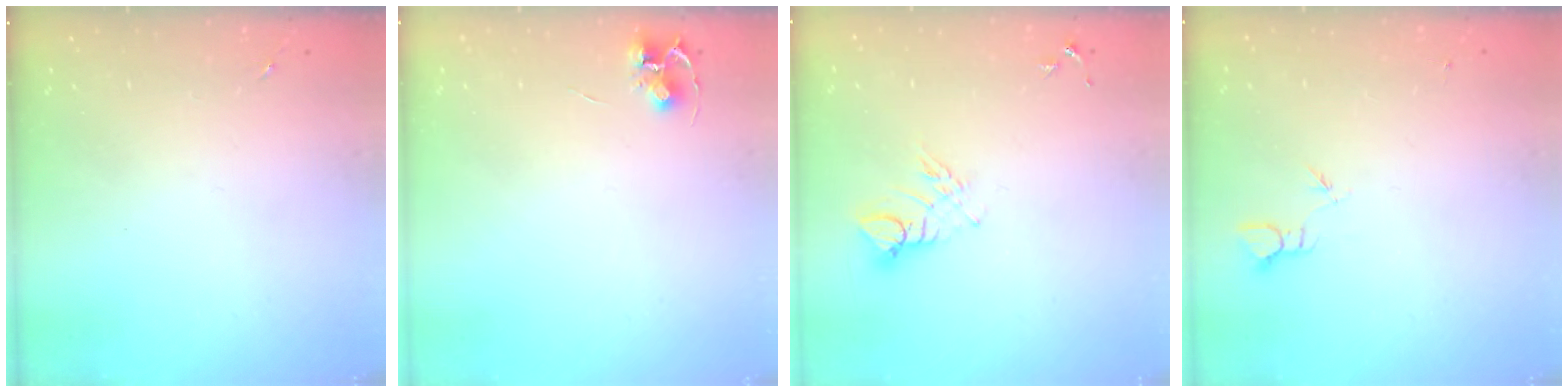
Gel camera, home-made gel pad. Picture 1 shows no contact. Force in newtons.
{"total": 4.7, "press": 4.7, "slide": 0.4}
{"total": 6.5, "press": 6.5, "slide": 0.3}
{"total": 2.3, "press": 2.3, "slide": 0.1}